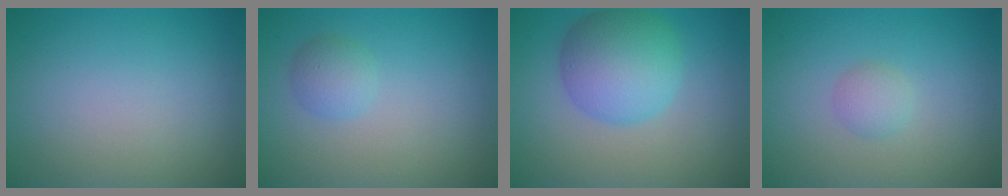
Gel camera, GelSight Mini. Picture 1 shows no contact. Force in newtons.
{"total": 1.7, "press": 1.7, "slide": 0.2}
{"total": 6.5, "press": 6.5, "slide": 0.1}
{"total": 1.4, "press": 1.4, "slide": 0.1}